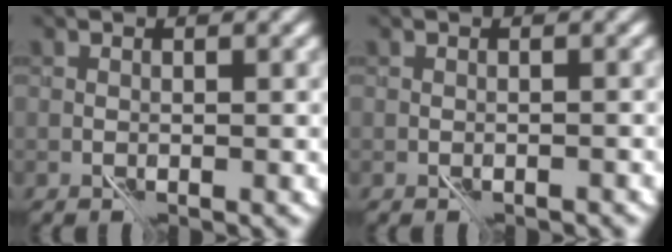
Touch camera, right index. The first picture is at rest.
{"total": 1.3, "force": [-1.0, 0.5, 0.7], "torque": [-0.007, -0.002, -0.014]}